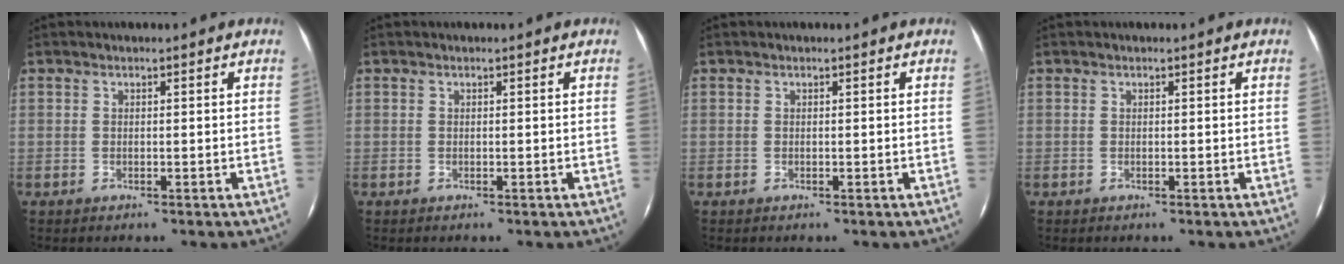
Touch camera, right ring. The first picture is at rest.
{"total": 0.0}
{"total": 0.0}
{"total": 0.0}